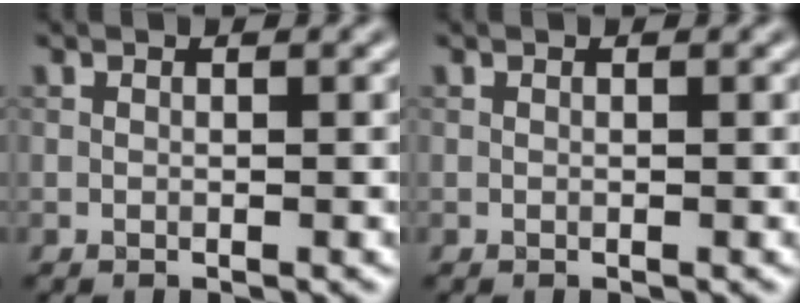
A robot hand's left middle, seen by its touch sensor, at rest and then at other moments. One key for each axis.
{"total": 0.0}